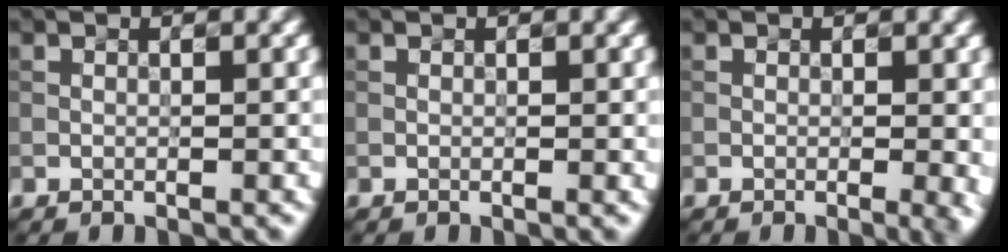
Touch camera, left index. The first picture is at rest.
{"total": 0.0}
{"total": 3.4, "force": [-0.6, 1.3, 3.1], "torque": [-0.025, 0.010, 0.002]}